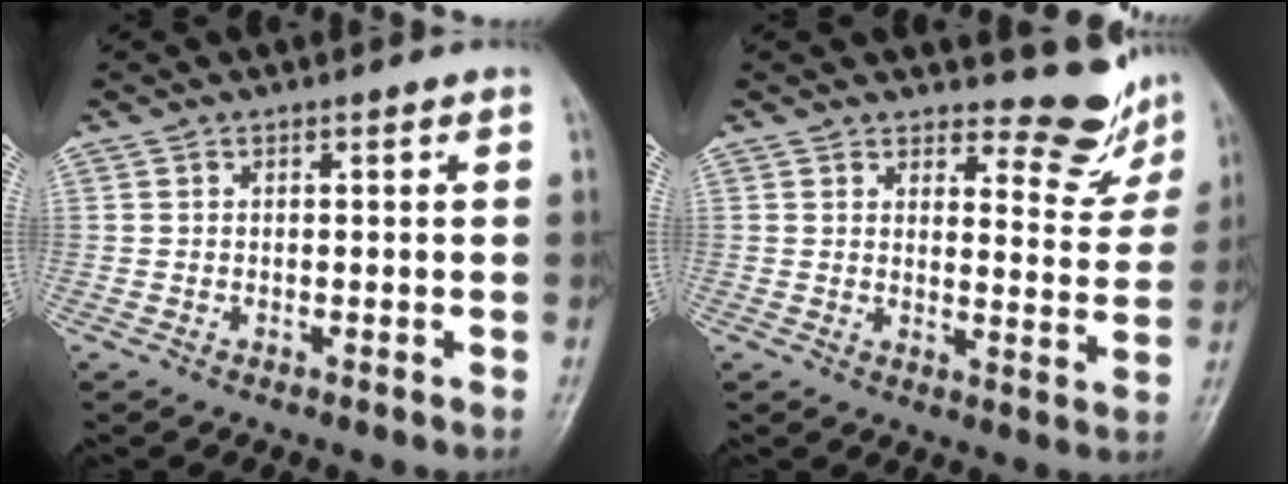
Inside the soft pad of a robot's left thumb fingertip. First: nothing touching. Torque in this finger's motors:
{"motor_torque": [-0.08, 0.00, -0.21, -0.26, 0.09]}